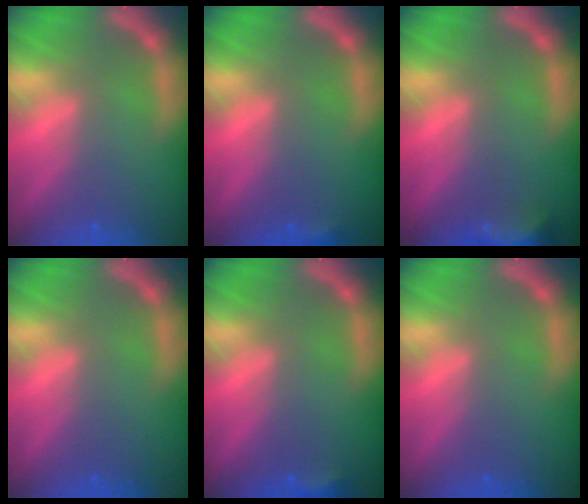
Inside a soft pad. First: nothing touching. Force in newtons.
{"total": 0.9}
{"total": 5.5}
{"total": 0.0}
{"total": 1.4}
{"total": 0.0}